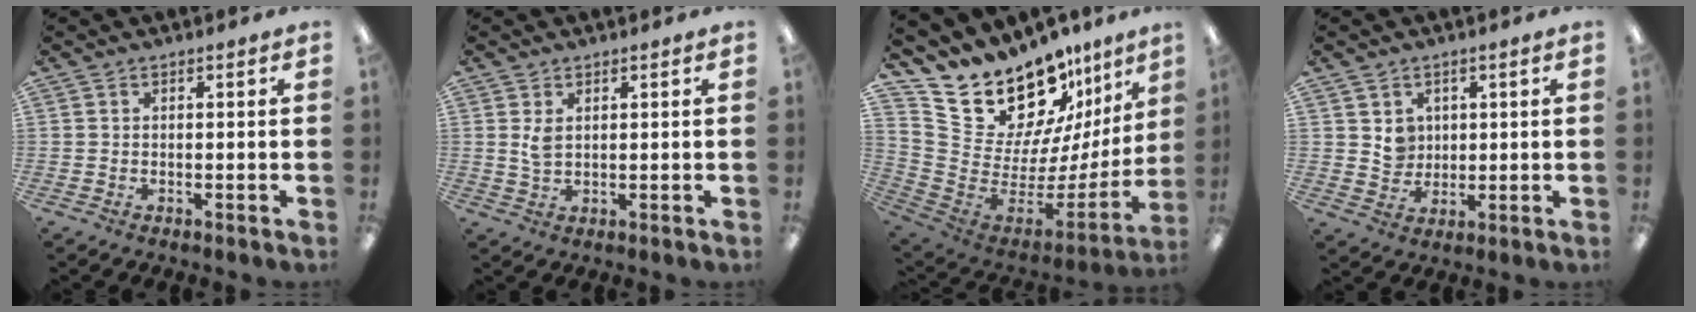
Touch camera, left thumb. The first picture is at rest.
{"total": 3.2, "force": [1.3, 1.8, 2.3], "torque": [-0.042, 0.000, 0.020]}
{"total": 22.4, "force": [18.3, 9.8, 8.5], "torque": [-0.149, -0.151, 0.350]}
{"total": 5.1, "force": [2.4, 4.5, 0.5], "torque": [0.004, -0.010, 0.040]}